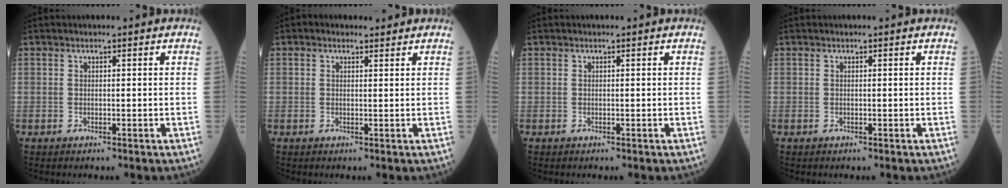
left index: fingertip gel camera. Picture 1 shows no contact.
{"total": 1.5, "force": [1.1, 0.8, 0.6], "torque": [-0.016, 0.010, 0.016]}
{"total": 0.0}
{"total": 0.0}